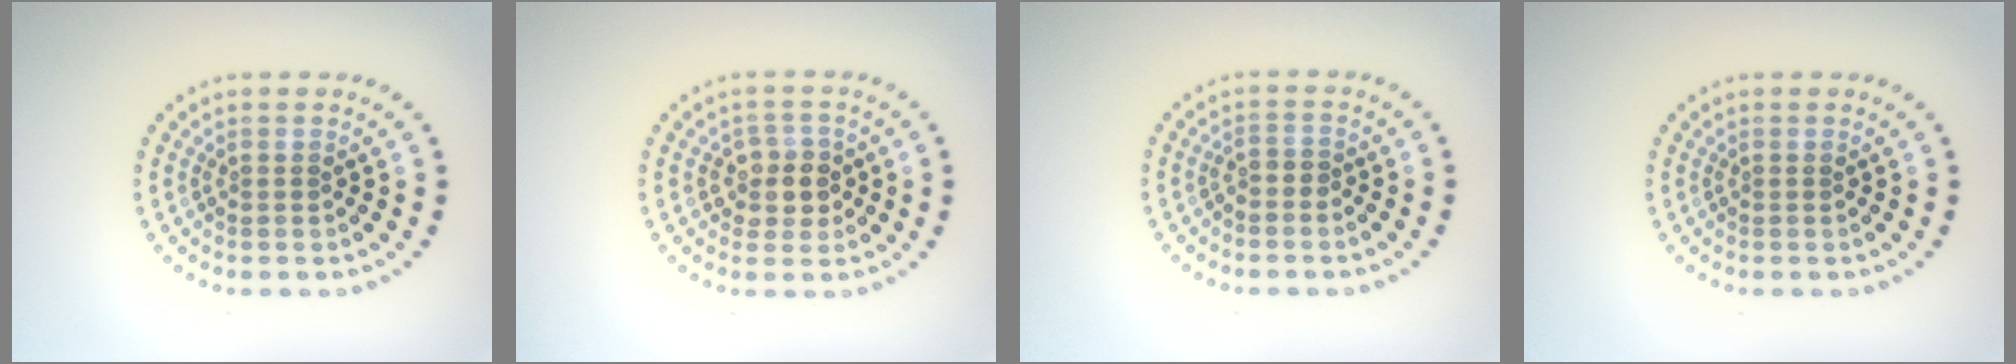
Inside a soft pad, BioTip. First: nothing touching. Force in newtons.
{"total": 2.6, "press": 2.4, "slide": 1.1}
{"total": 0.8, "press": 0.5, "slide": 0.6}
{"total": 0.0}